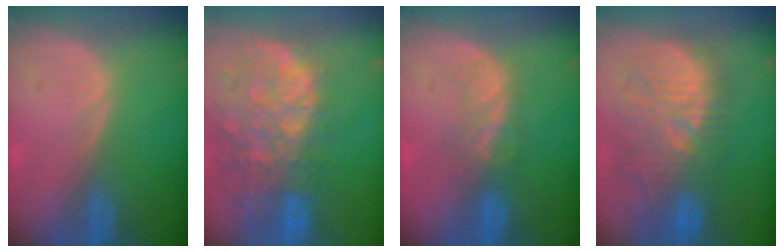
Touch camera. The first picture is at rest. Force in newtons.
{"total": 13.8, "press": 11.1, "slide": 8.1}
{"total": 3.7, "press": 3.7, "slide": 0.5}
{"total": 12.0, "press": 11.5, "slide": 3.4}